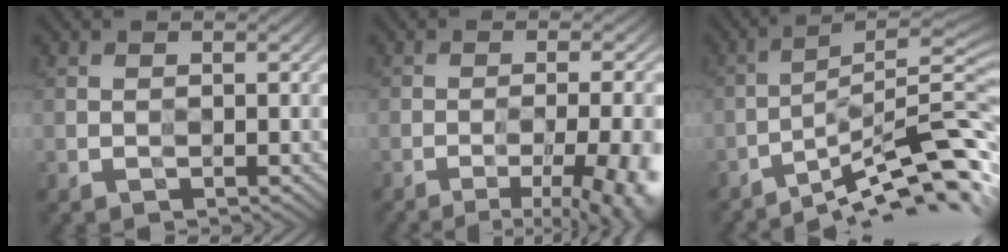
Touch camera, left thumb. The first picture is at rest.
{"total": 12.8, "force": [-7.0, 3.7, 10.1], "torque": [-0.111, 0.008, -0.072]}
{"total": 11.5, "force": [-7.3, 1.4, 8.8], "torque": [-0.138, 0.008, -0.118]}